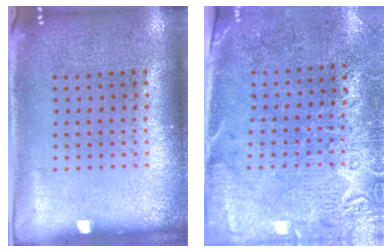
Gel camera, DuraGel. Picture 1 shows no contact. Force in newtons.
{"total": 2.7, "press": 2.4, "slide": 1.4}